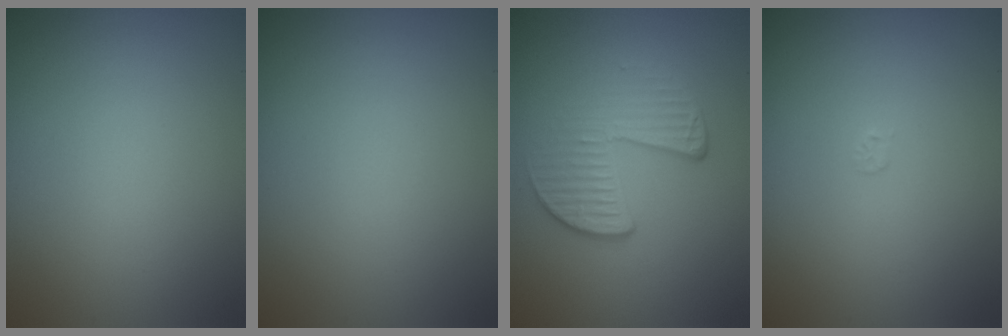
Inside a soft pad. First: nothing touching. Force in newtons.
{"total": 0.0}
{"total": 4.1, "press": 2.7, "slide": 3.1}
{"total": 0.5, "press": 0.5, "slide": 0.1}